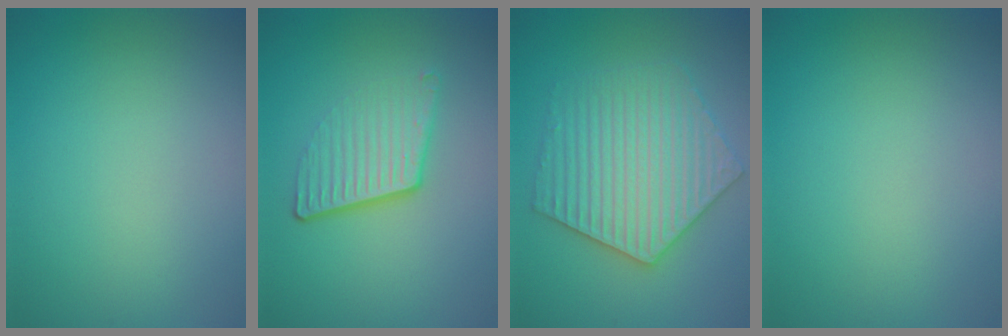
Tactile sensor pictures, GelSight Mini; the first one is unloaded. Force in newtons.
{"total": 4.1, "press": 2.5, "slide": 3.2}
{"total": 6.1, "press": 6.0, "slide": 0.9}
{"total": 0.0}